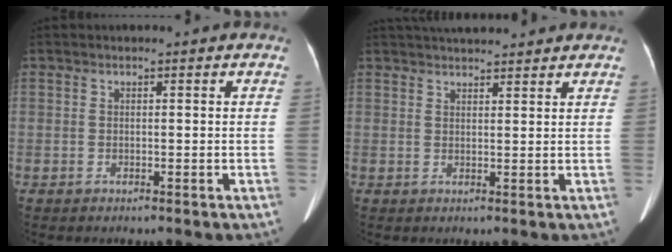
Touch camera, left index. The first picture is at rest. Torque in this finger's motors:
{"motor_torque": [0.54, -0.61, 0.09, 0.10]}